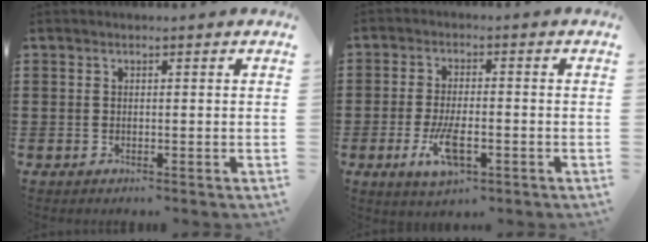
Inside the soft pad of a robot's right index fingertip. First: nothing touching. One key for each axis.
{"total": 6.8, "fx": -2.2, "fy": 2.4, "fz": 6.0, "tx": -0.133, "ty": -0.014, "tz": -0.041}